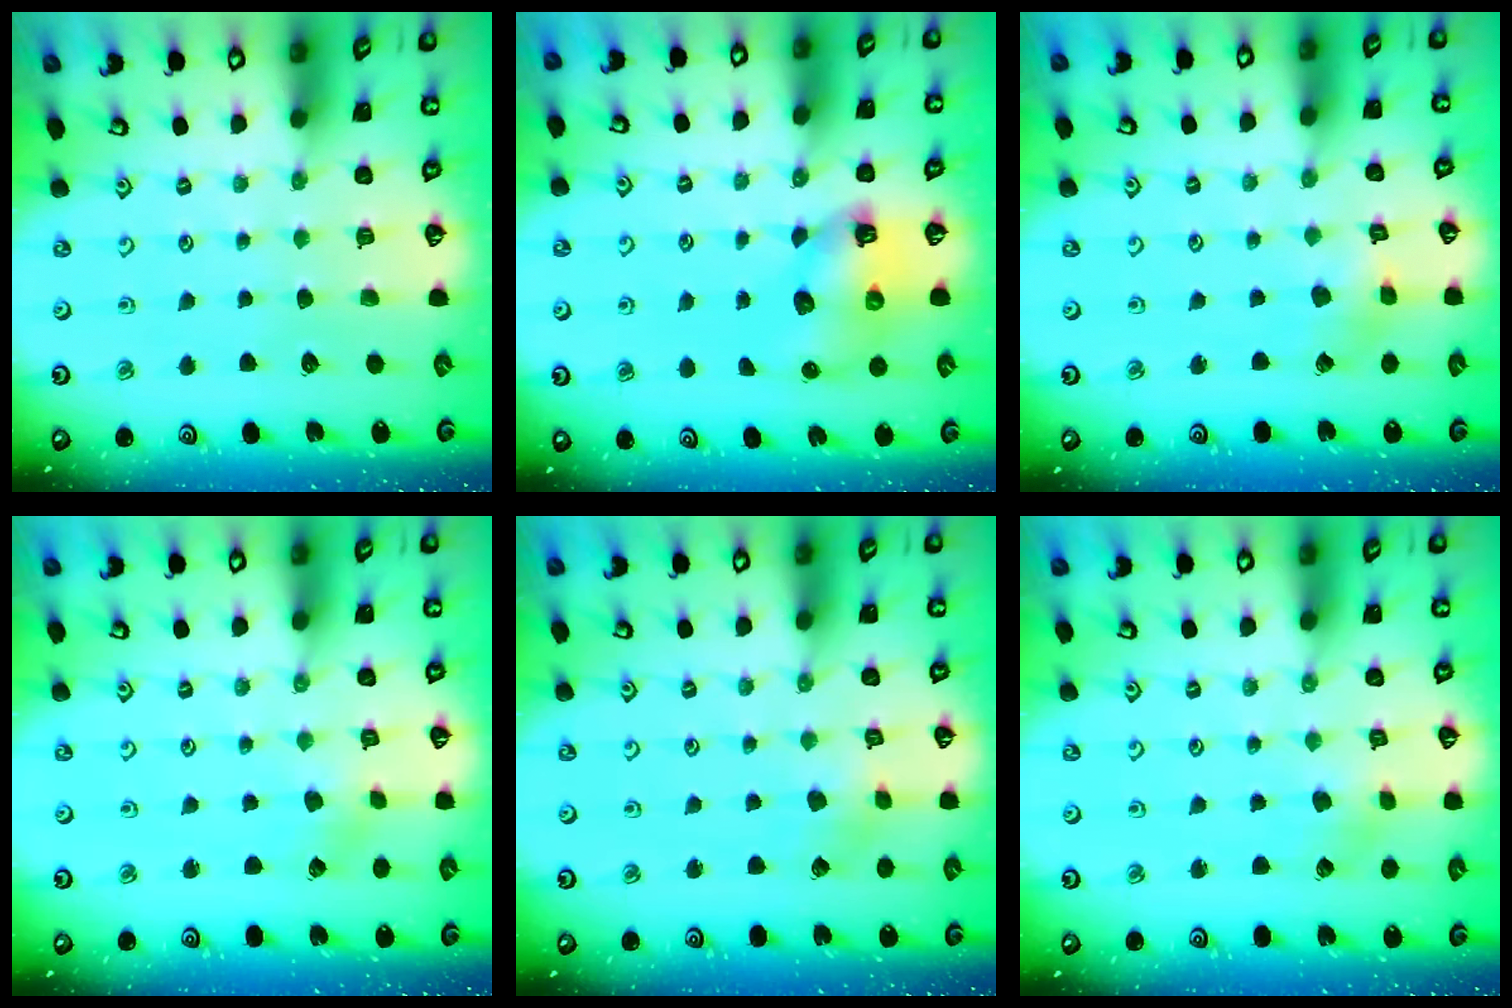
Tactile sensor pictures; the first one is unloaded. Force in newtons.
{"total": 8.8, "press": 8.8, "slide": 1.2}
{"total": 2.6, "press": 2.6, "slide": 0.3}
{"total": 1.5, "press": 1.4, "slide": 0.2}
{"total": 3.1, "press": 3.1, "slide": 0.3}
{"total": 2.3, "press": 2.3, "slide": 0.4}